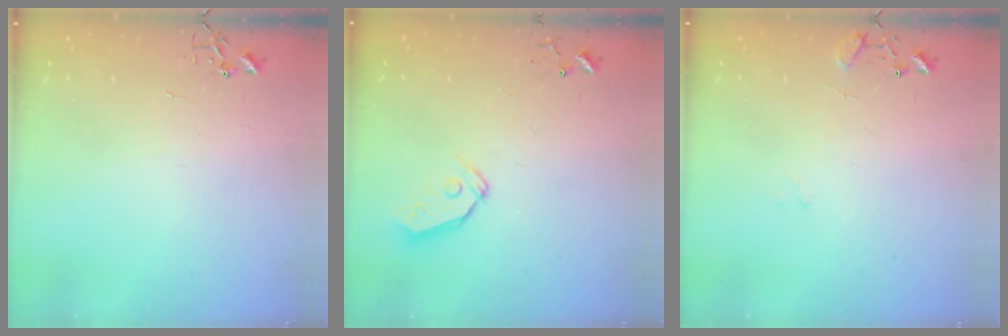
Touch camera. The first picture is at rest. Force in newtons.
{"total": 7.3, "press": 7.2, "slide": 0.8}
{"total": 9.3, "press": 9.3, "slide": 0.7}